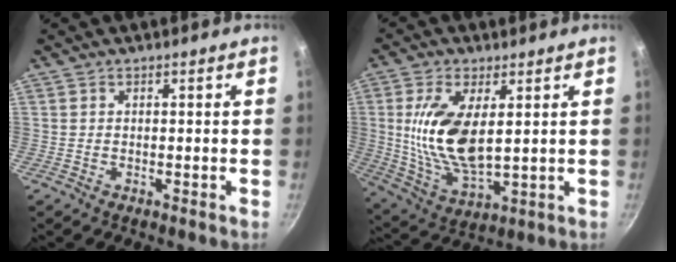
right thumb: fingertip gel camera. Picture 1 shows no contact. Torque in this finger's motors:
{"motor_torque": [0.82, 0.87, 1.60, -0.55, 0.22]}